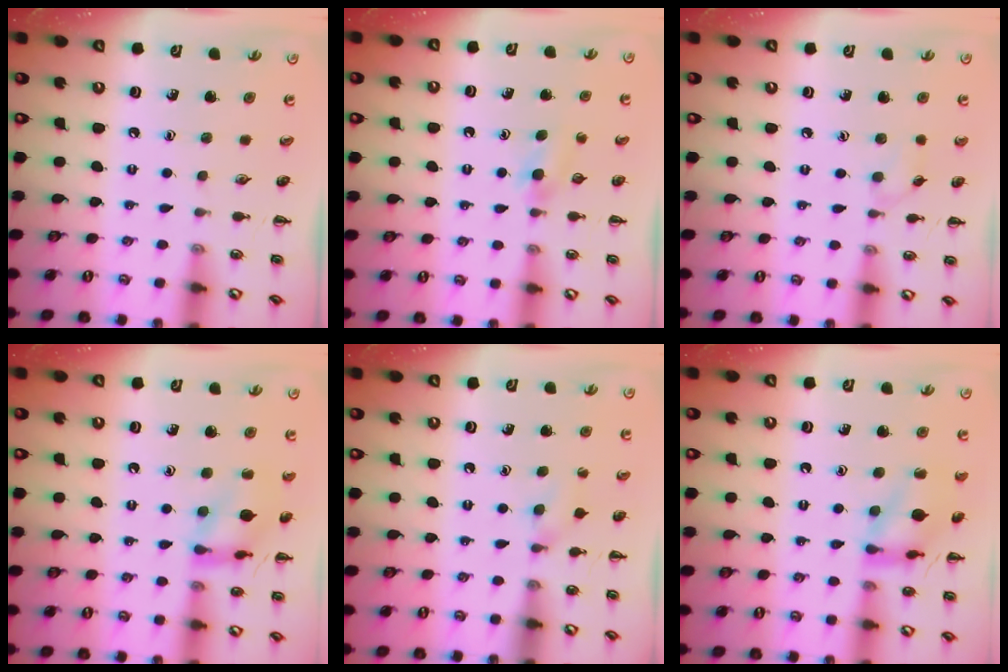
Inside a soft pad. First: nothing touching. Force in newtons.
{"total": 3.8, "press": 3.5, "slide": 1.4}
{"total": 5.1, "press": 4.7, "slide": 1.7}
{"total": 12.6, "press": 12.6, "slide": 0.4}
{"total": 5.9, "press": 5.7, "slide": 1.6}
{"total": 11.5, "press": 11.5, "slide": 0.4}